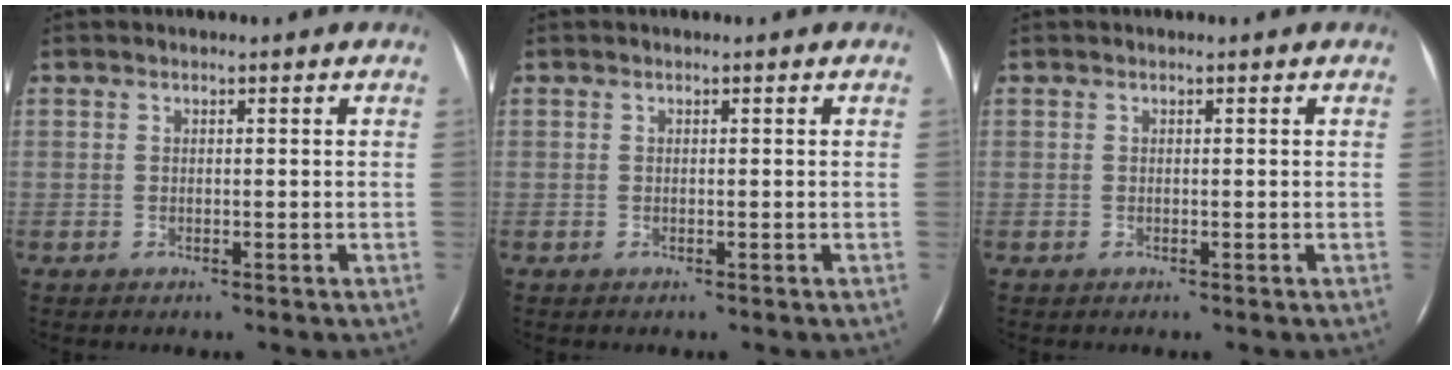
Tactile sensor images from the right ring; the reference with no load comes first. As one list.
[{"total": 0.0}, {"total": 0.0}]